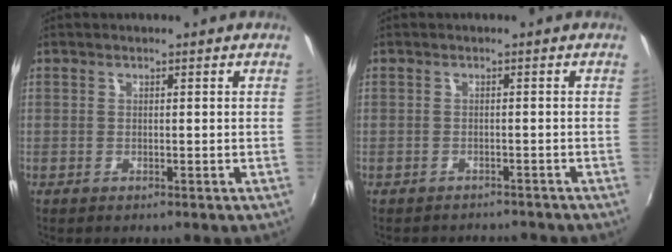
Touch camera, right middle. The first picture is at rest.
{"total": 3.3, "force": [-3.2, 0.7, 0.4], "torque": [-0.010, -0.004, -0.045]}